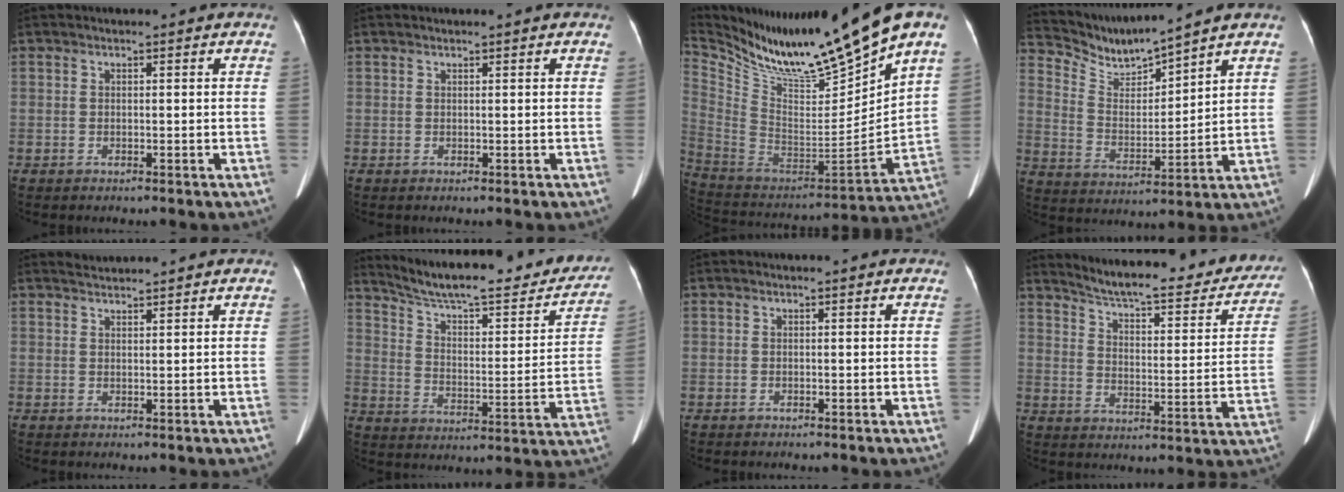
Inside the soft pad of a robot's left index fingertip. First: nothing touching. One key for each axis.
{"total": 0.8, "fx": 0.8, "fy": 0.1, "fz": 0.2, "tx": -0.007, "ty": 0.013, "tz": 0.015}
{"total": 21.6, "fx": 17.5, "fy": 0.2, "fz": 12.6, "tx": -0.221, "ty": -0.032, "tz": 0.322}
{"total": 8.5, "fx": 8.4, "fy": -0.9, "fz": 1.2, "tx": -0.041, "ty": -0.005, "tz": 0.179}
{"total": 2.1, "fx": 2.1, "fy": -0.2, "fz": -0.1, "tx": -0.003, "ty": 0.015, "tz": 0.045}
{"total": 27.0, "fx": 23.5, "fy": 4.6, "fz": 12.6, "tx": -0.186, "ty": -0.038, "tz": 0.316}
{"total": 0.0}
{"total": 25.8, "fx": 23.1, "fy": 5.1, "fz": 10.3, "tx": -0.145, "ty": -0.049, "tz": 0.290}